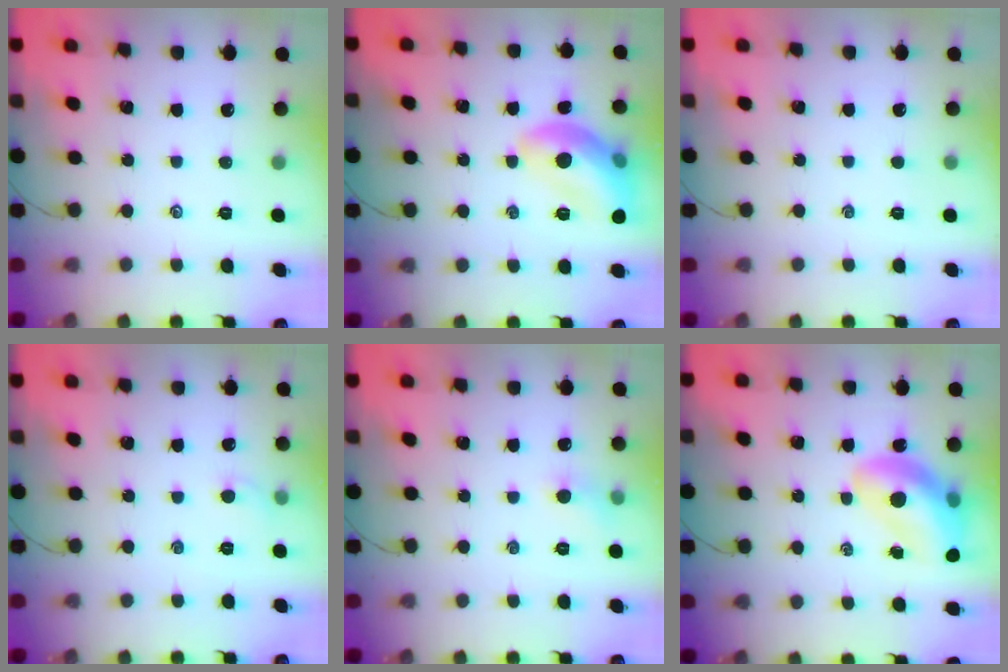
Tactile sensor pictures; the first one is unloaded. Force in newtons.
{"total": 12.5, "press": 12.4, "slide": 0.9}
{"total": 0.0}
{"total": 3.4, "press": 3.2, "slide": 1.1}
{"total": 4.2, "press": 3.9, "slide": 1.4}
{"total": 14.8, "press": 14.3, "slide": 3.9}